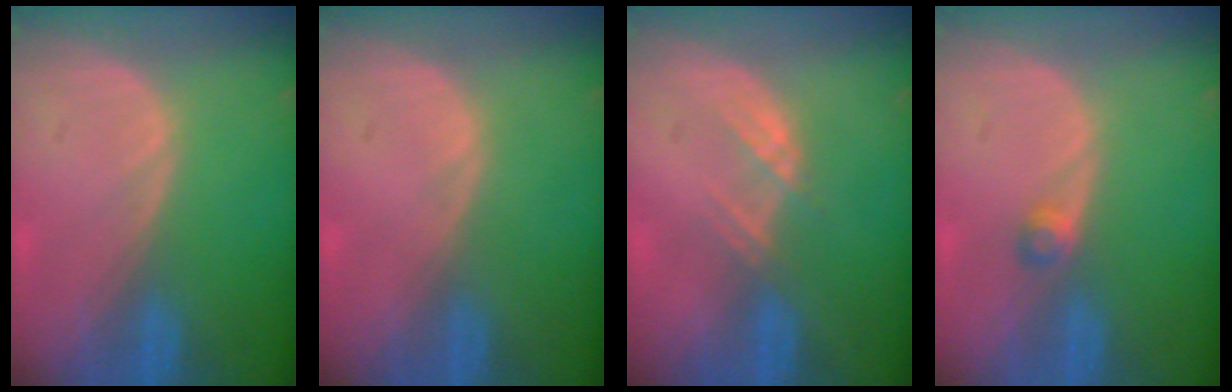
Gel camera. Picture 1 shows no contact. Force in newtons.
{"total": 0.0}
{"total": 2.6, "press": 2.5, "slide": 0.7}
{"total": 1.8, "press": 1.6, "slide": 0.8}